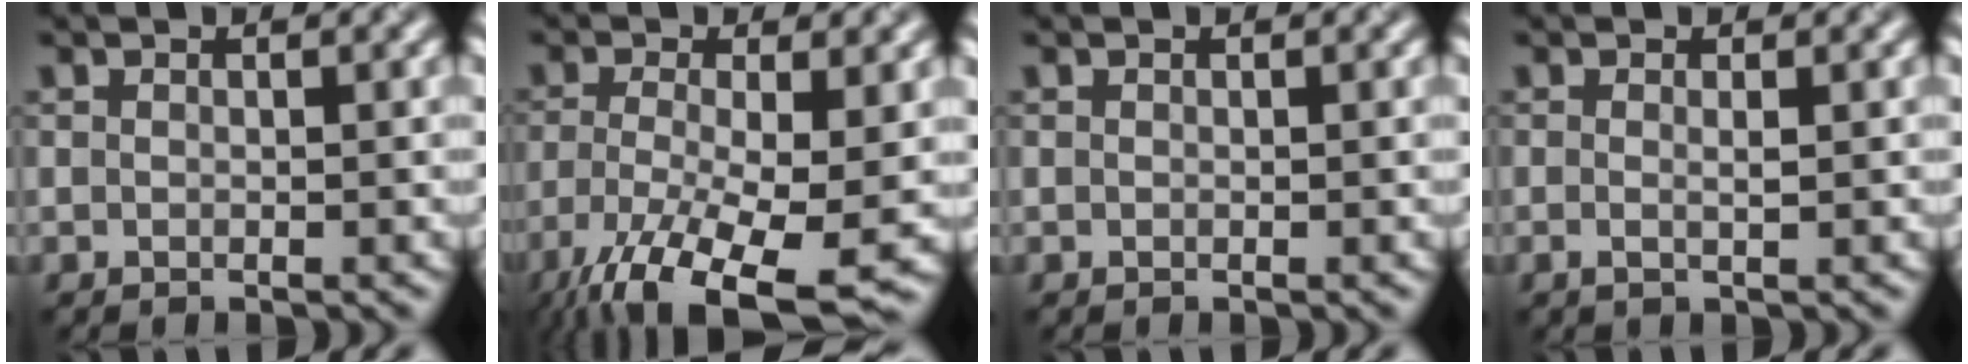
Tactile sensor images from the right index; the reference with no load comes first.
{"total": 10.8, "force": [-5.9, 3.0, 8.6], "torque": [-0.175, -0.031, -0.102]}
{"total": 0.0}
{"total": 1.1, "force": [0.0, 0.3, 1.1], "torque": [-0.018, -0.001, -0.003]}